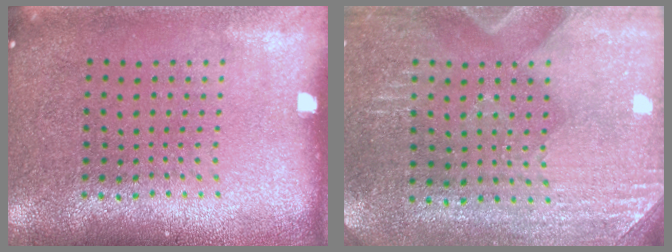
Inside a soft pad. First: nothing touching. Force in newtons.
{"total": 3.0, "press": 2.9, "slide": 0.7}